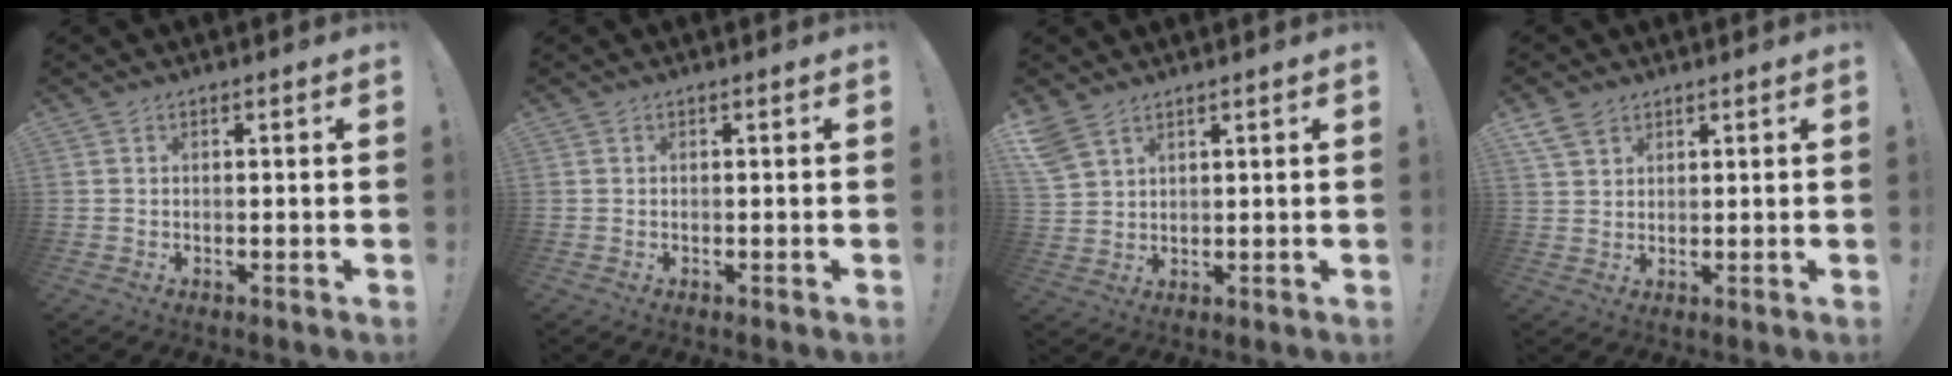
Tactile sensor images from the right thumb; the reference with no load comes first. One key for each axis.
{"total": 0.0}
{"total": 6.1, "fx": 4.4, "fy": 3.0, "fz": 2.8, "tx": -0.056, "ty": -0.015, "tz": 0.090}
{"total": 5.0, "fx": 3.4, "fy": 3.1, "fz": 2.0, "tx": -0.034, "ty": -0.014, "tz": 0.067}